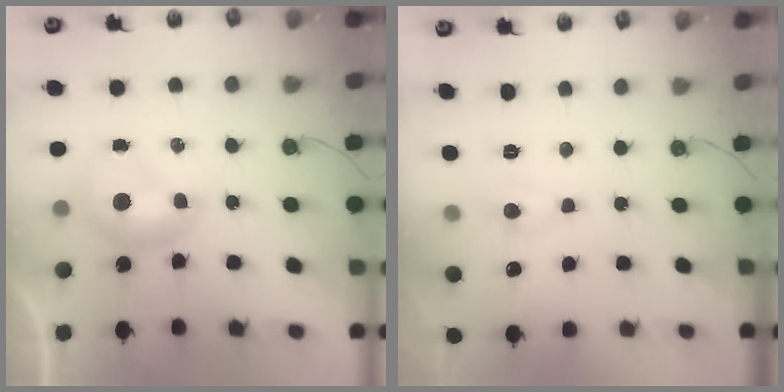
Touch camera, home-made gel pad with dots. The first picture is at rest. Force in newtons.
{"total": 2.4, "press": 2.3, "slide": 0.8}